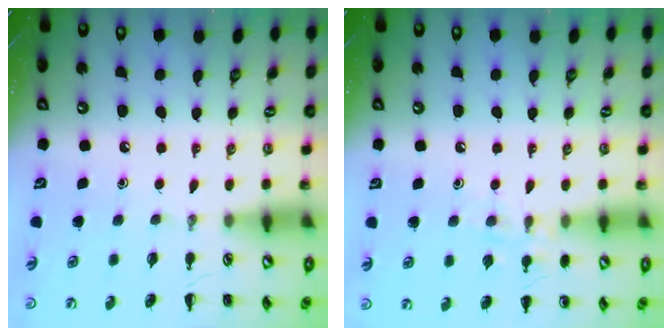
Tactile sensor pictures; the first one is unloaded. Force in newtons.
{"total": 7.9, "press": 7.8, "slide": 1.6}